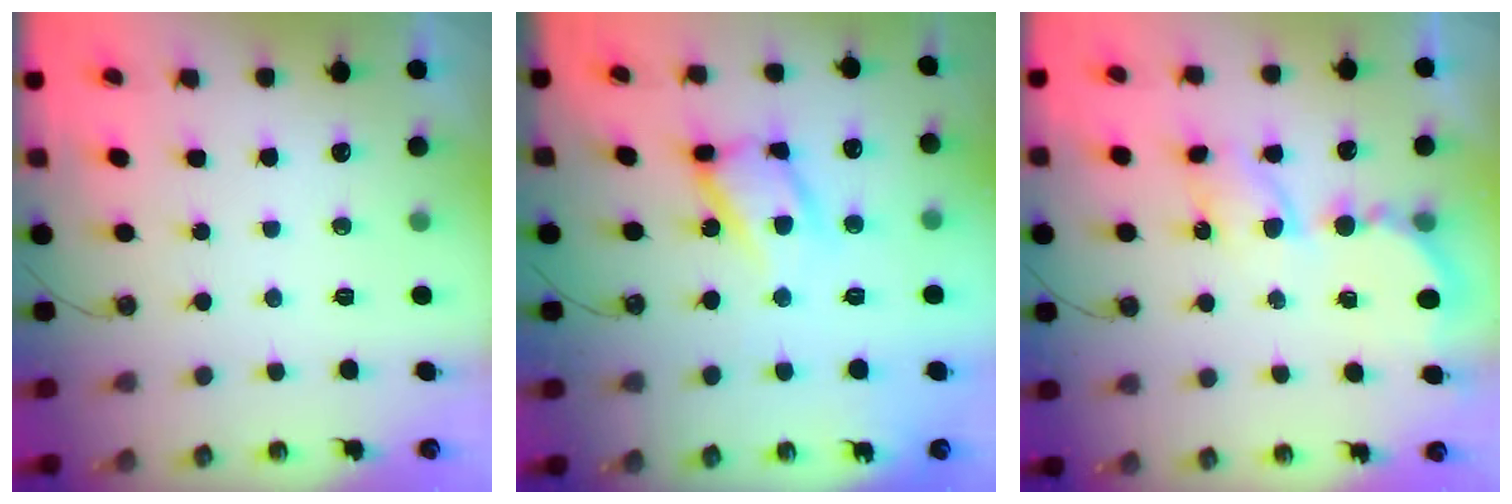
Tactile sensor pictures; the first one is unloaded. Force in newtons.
{"total": 15.2, "press": 15.2, "slide": 1.5}
{"total": 7.6, "press": 7.5, "slide": 0.6}